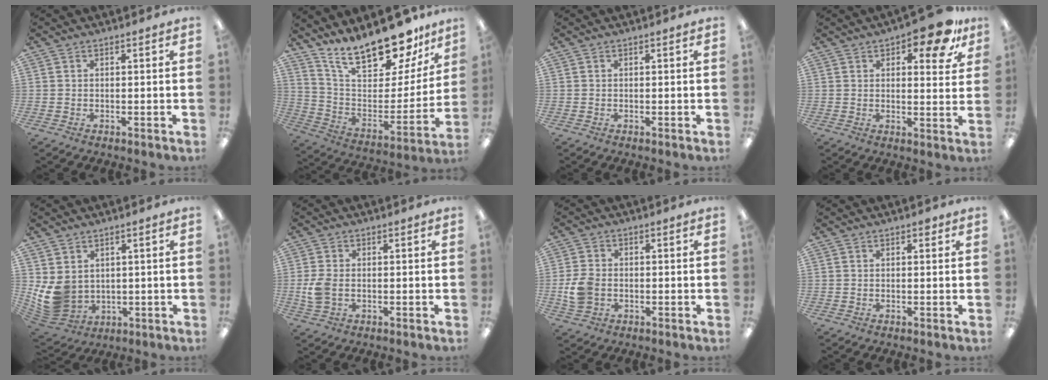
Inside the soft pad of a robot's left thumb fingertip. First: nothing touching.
{"total": 21.2, "force": [17.5, 7.1, 9.6], "torque": [-0.160, -0.125, 0.303]}
{"total": 0.0}
{"total": 11.2, "force": [6.9, 4.5, 7.5], "torque": [-0.087, -0.033, 0.110]}
{"total": 8.7, "force": [1.8, 7.4, 4.3], "torque": [-0.114, -0.014, 0.041]}
{"total": 5.0, "force": [-0.5, 3.3, 3.8], "torque": [-0.078, -0.002, -0.012]}
{"total": 6.7, "force": [-1.1, 5.3, 4.1], "torque": [-0.081, 0.006, -0.019]}
{"total": 1.1, "force": [0.8, 0.6, 0.6], "torque": [-0.005, -0.001, 0.011]}